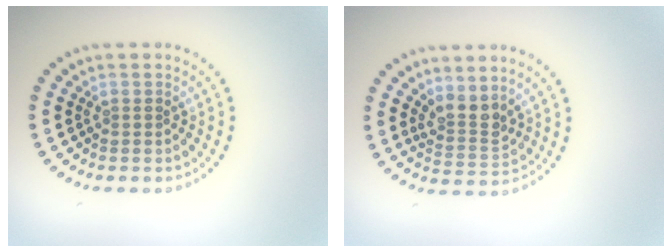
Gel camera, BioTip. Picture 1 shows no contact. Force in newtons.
{"total": 2.6, "press": 1.9, "slide": 1.9}